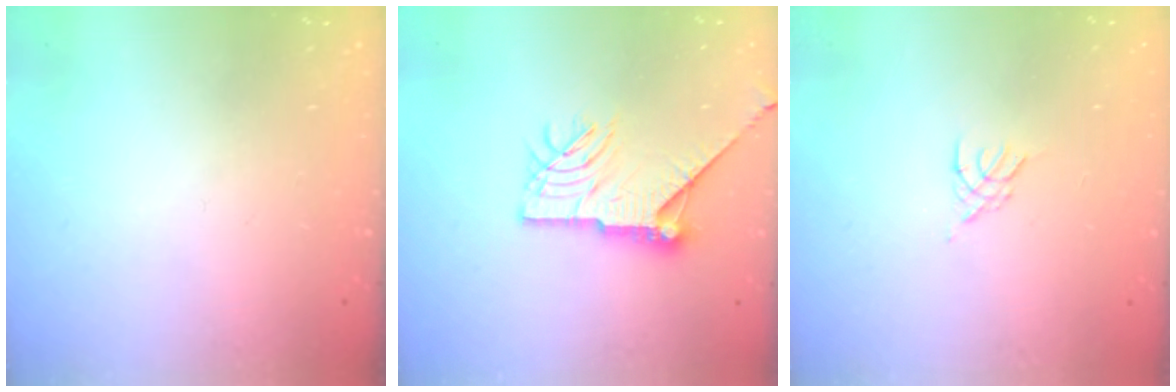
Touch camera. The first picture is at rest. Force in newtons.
{"total": 13.8, "press": 13.8, "slide": 0.6}
{"total": 2.6, "press": 2.5, "slide": 0.6}